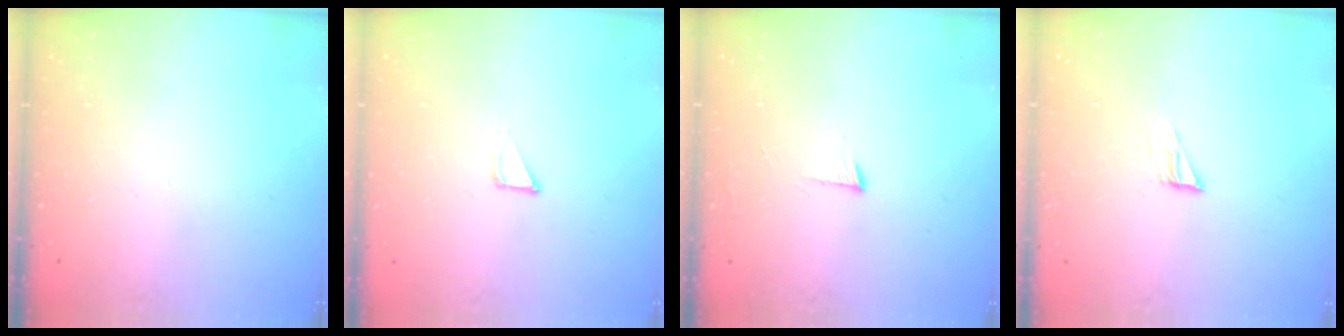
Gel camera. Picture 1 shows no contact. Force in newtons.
{"total": 1.6, "press": 1.6, "slide": 0.1}
{"total": 3.6, "press": 3.5, "slide": 0.5}
{"total": 4.3, "press": 4.3, "slide": 0.3}